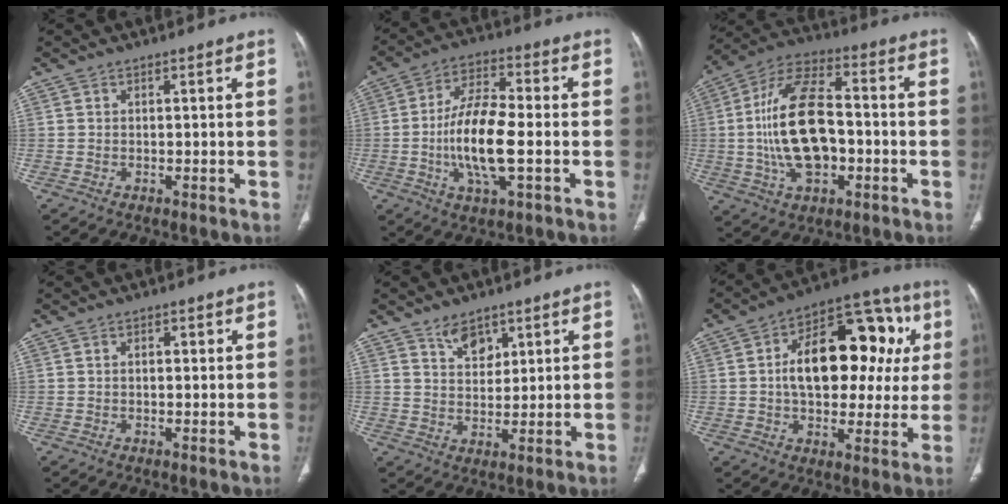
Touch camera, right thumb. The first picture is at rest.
{"total": 13.5, "force": [-2.3, 4.8, 12.4], "torque": [-0.243, 0.015, -0.045]}
{"total": 18.8, "force": [-1.9, 10.2, 15.7], "torque": [-0.294, 0.031, -0.033]}
{"total": 1.3, "force": [0.3, 0.8, 1.0], "torque": [-0.016, 0.003, 0.005]}
{"total": 5.4, "force": [3.5, 3.2, 2.6], "torque": [-0.021, -0.027, 0.066]}
{"total": 22.8, "force": [3.7, 13.2, 18.2], "torque": [-0.216, 0.031, 0.047]}